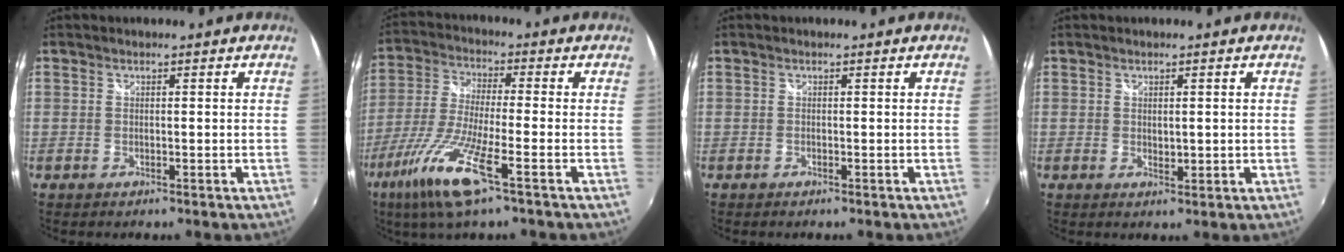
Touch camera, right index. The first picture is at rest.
{"total": 13.4, "force": [-6.9, 1.3, 11.4], "torque": [-0.256, -0.023, -0.139]}
{"total": 0.0}
{"total": 1.8, "force": [0.6, 1.1, 1.3], "torque": [-0.019, -0.002, 0.012]}